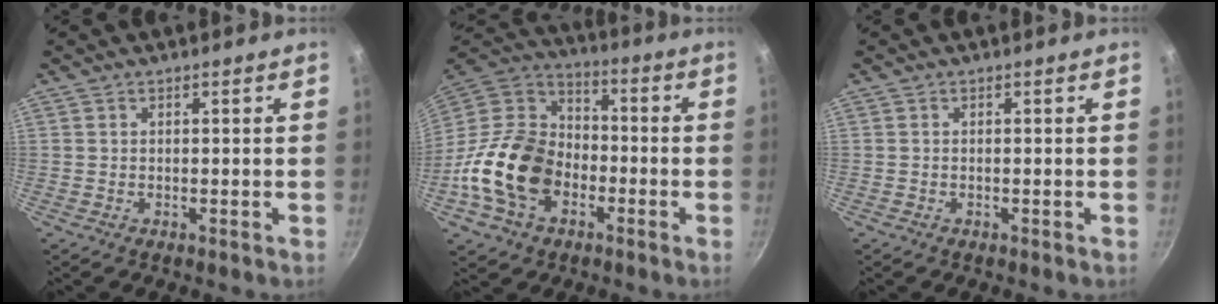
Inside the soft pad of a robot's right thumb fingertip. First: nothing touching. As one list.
[{"total": 20.3, "force": [-6.4, 14.6, 12.6], "torque": [-0.218, 0.049, -0.134]}, {"total": 0.0}]